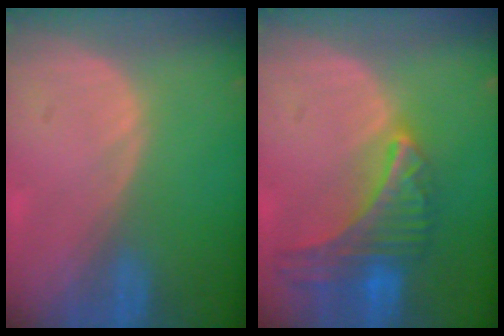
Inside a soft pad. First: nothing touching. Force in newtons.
{"total": 9.1, "press": 8.0, "slide": 4.4}